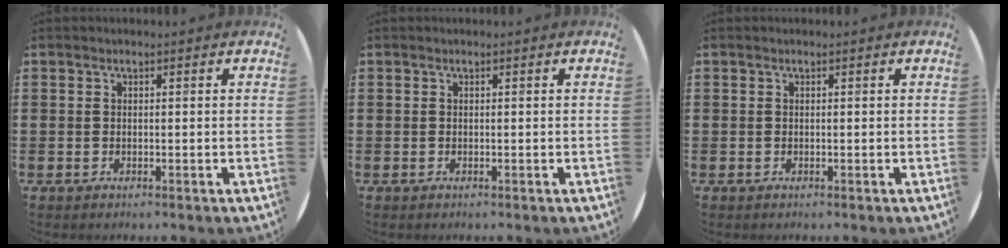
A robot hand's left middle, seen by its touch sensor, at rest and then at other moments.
{"total": 0.0}
{"total": 0.0}